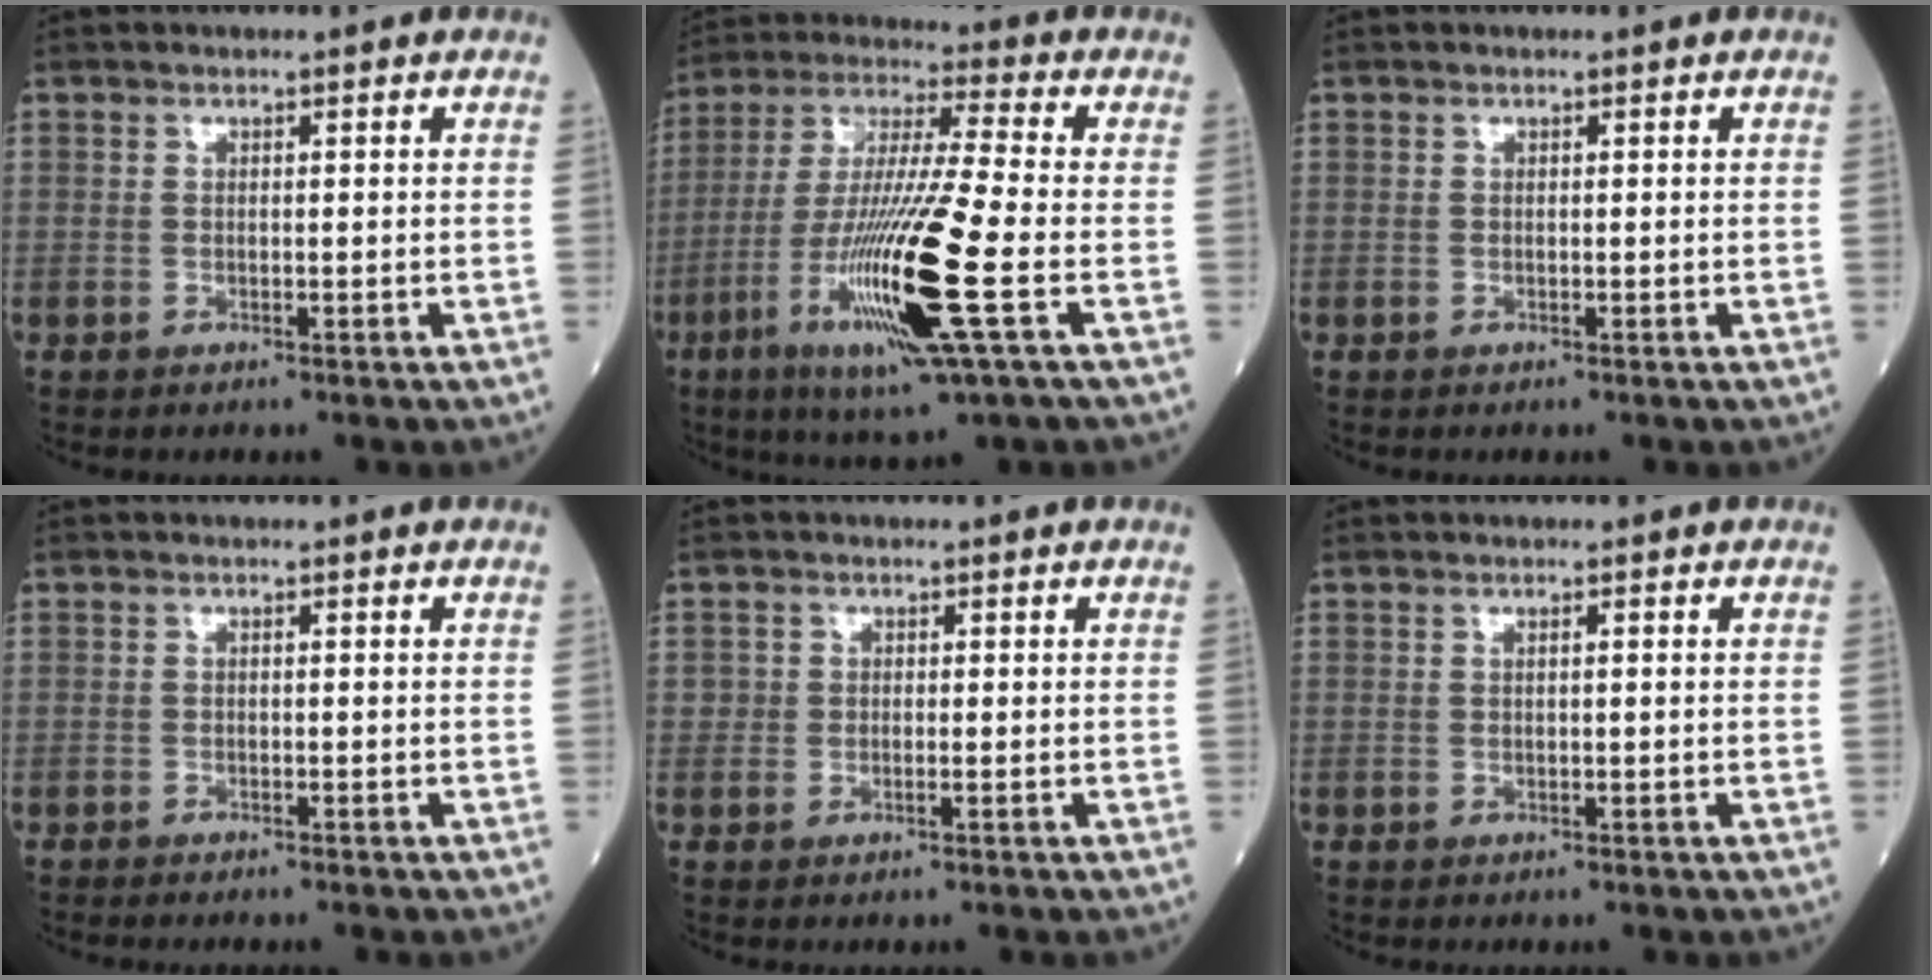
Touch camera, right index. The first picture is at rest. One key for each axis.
{"total": 18.7, "fx": -5.9, "fy": 0.3, "fz": 17.7, "tx": -0.371, "ty": -0.029, "tz": -0.113}
{"total": 0.0}
{"total": 1.2, "fx": -1.1, "fy": 0.2, "fz": 0.5, "tx": -0.010, "ty": -0.003, "tz": -0.016}
{"total": 1.3, "fx": -0.2, "fy": 1.1, "fz": 0.8, "tx": -0.010, "ty": 0.000, "tz": -0.004}
{"total": 0.6, "fx": 0.1, "fy": 0.0, "fz": 0.6, "tx": -0.011, "ty": 0.001, "tz": 0.002}